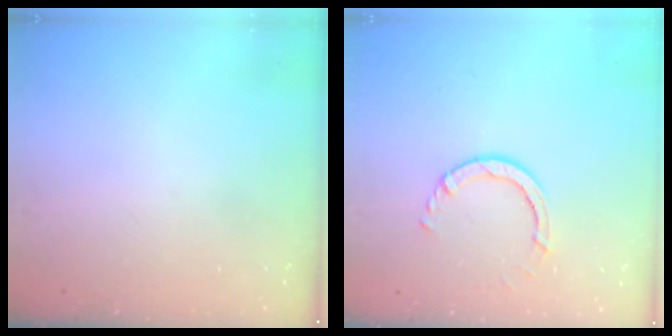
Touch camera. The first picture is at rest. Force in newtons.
{"total": 3.8, "press": 3.8, "slide": 0.5}